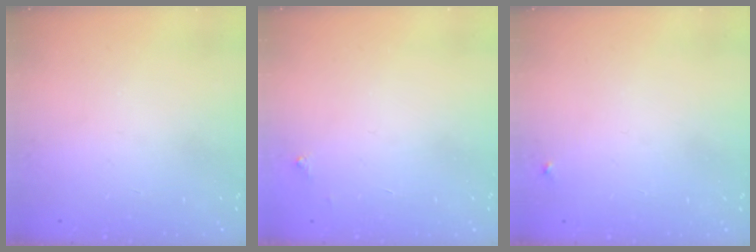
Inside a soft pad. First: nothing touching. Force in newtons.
{"total": 2.5, "press": 2.5, "slide": 0.4}
{"total": 3.3, "press": 3.3, "slide": 0.4}